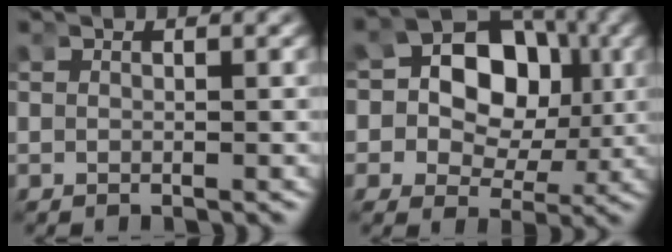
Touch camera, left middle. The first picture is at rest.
{"total": 14.0, "force": [1.0, 11.9, 7.2], "torque": [-0.169, -0.027, 0.014]}